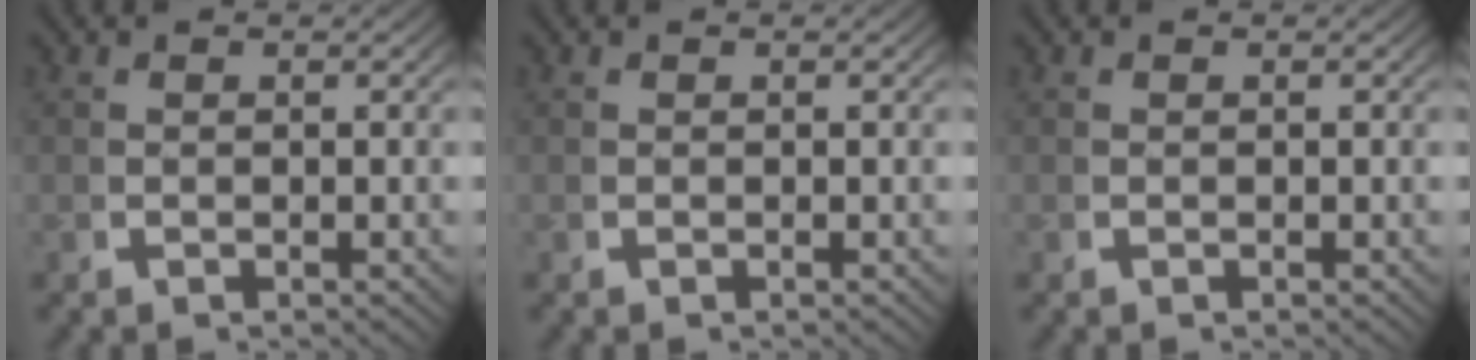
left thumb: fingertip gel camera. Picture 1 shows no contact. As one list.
[{"total": 0.0}, {"total": 0.0}]